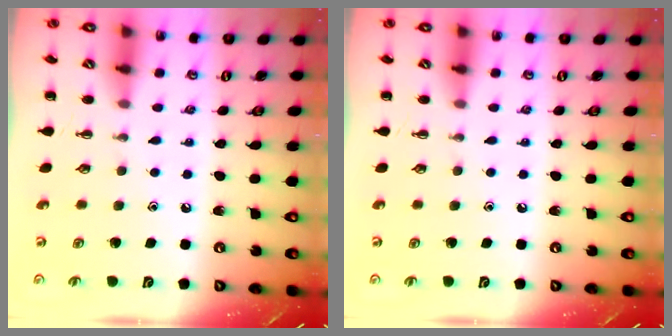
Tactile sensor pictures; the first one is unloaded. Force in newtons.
{"total": 0.0}